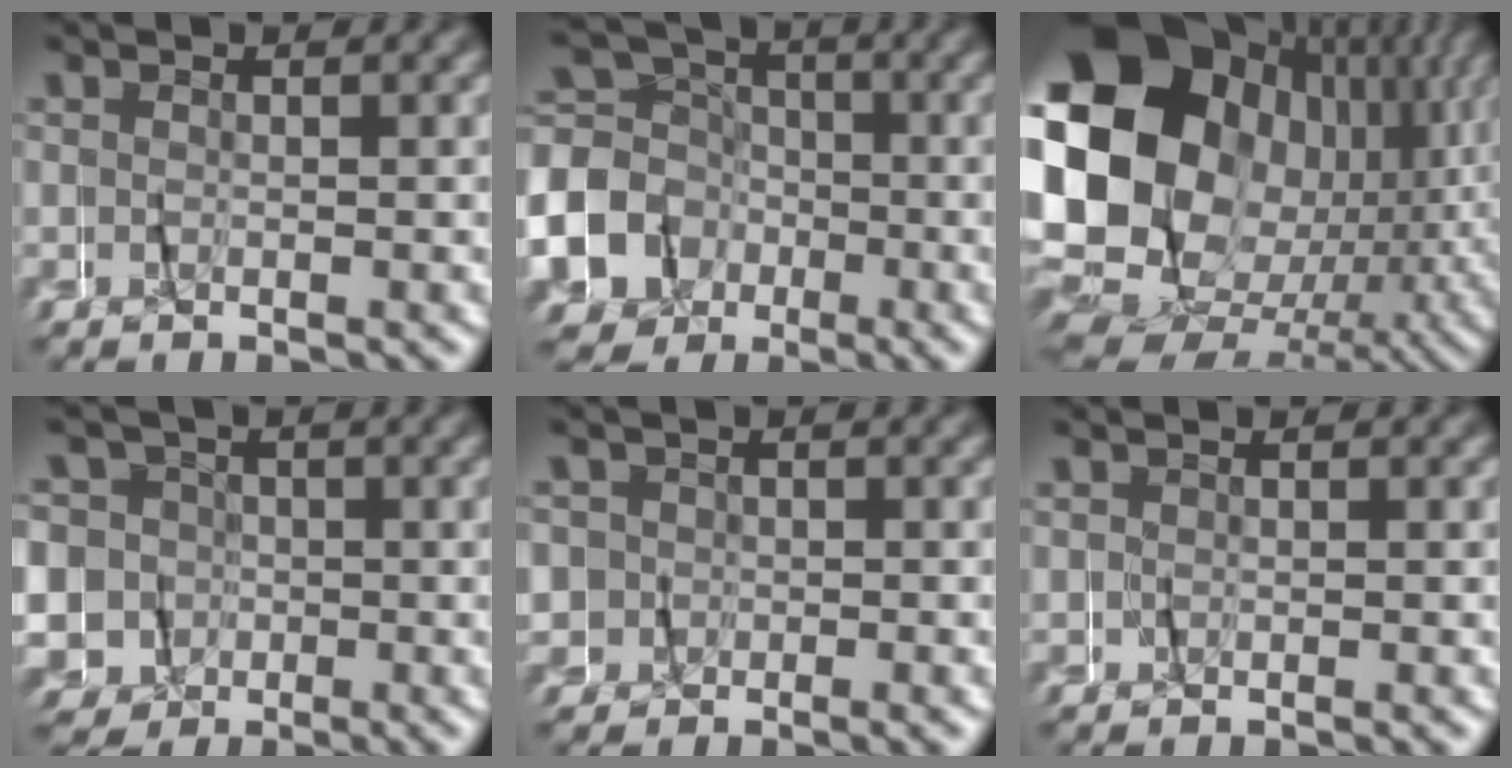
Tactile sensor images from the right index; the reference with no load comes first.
{"total": 12.4, "force": [-3.5, 11.3, 3.5], "torque": [-0.095, -0.047, -0.064]}
{"total": 24.0, "force": [0.3, 17.3, 16.6], "torque": [-0.287, -0.032, 0.009]}
{"total": 11.5, "force": [-2.0, 11.0, 2.6], "torque": [-0.091, -0.047, -0.034]}
{"total": 5.4, "force": [0.7, 5.2, 1.6], "torque": [-0.038, 0.010, -0.005]}
{"total": 0.6, "force": [0.1, -0.3, -0.5], "torque": [0.007, 0.004, -0.001]}